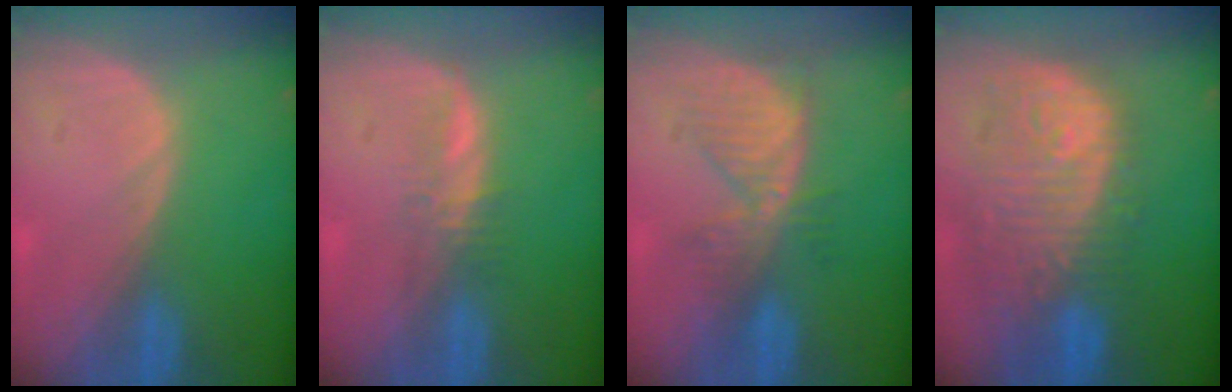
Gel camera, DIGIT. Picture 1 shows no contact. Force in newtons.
{"total": 2.3, "press": 2.2, "slide": 0.6}
{"total": 6.0, "press": 5.9, "slide": 1.1}
{"total": 12.1, "press": 10.8, "slide": 5.5}